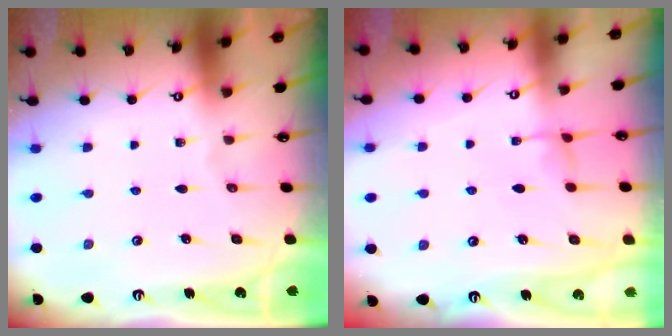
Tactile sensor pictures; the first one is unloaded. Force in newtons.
{"total": 2.1, "press": 2.1, "slide": 0.3}